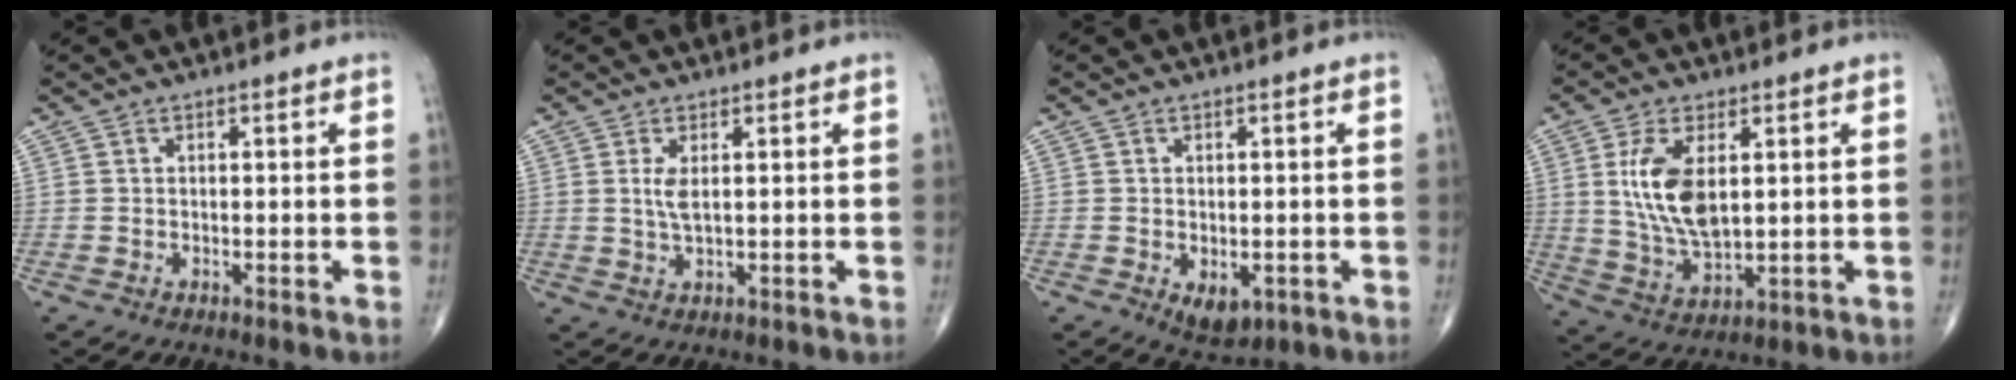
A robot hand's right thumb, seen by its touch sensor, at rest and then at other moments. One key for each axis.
{"total": 3.0, "fx": 0.7, "fy": 1.0, "fz": 2.7, "tx": -0.059, "ty": -0.007, "tz": 0.020}
{"total": 4.4, "fx": -1.3, "fy": 2.7, "fz": 3.3, "tx": -0.038, "ty": -0.006, "tz": -0.007}
{"total": 11.4, "fx": 2.6, "fy": 5.5, "fz": 9.6, "tx": -0.188, "ty": -0.019, "tz": 0.059}